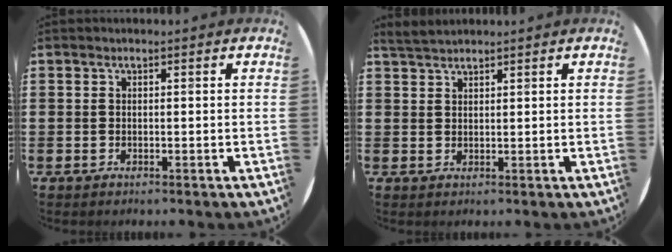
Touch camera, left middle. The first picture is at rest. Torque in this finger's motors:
{"motor_torque": [0.26, -0.23, 0.00, 0.01]}